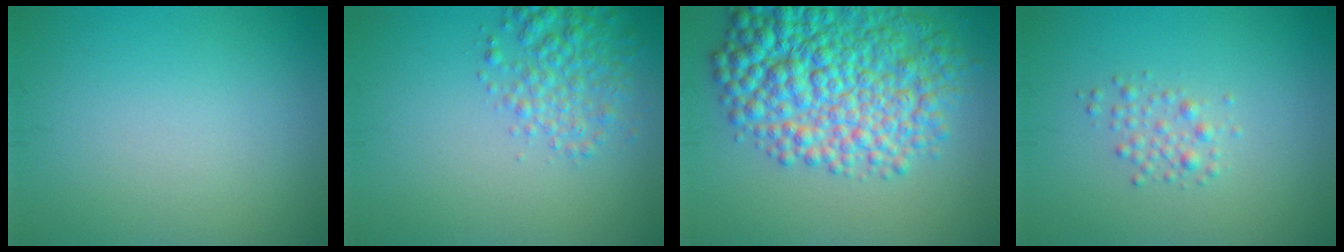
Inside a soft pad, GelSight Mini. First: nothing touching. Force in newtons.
{"total": 3.4, "press": 3.4, "slide": 0.1}
{"total": 10.2, "press": 10.2, "slide": 0.3}
{"total": 1.5, "press": 1.5, "slide": 0.0}